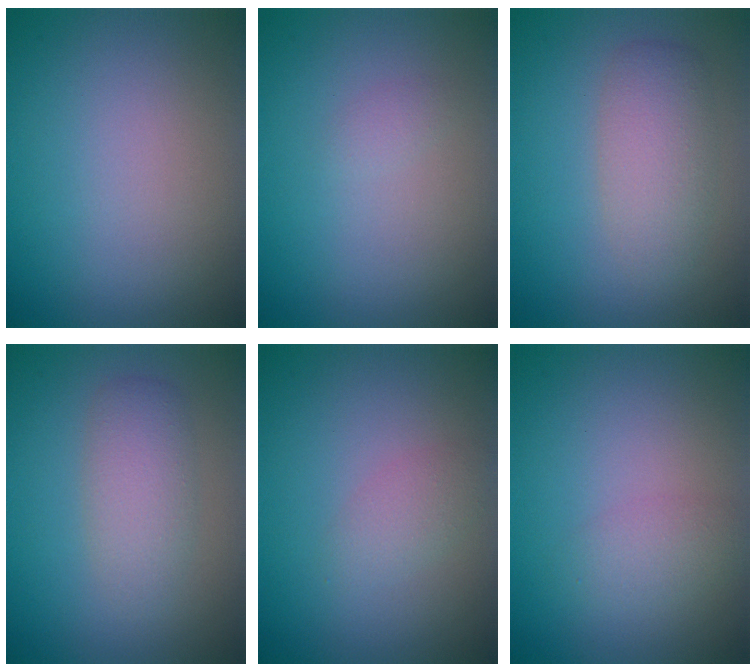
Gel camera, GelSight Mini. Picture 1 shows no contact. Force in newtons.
{"total": 0.7, "press": 0.7, "slide": 0.1}
{"total": 3.4, "press": 3.3, "slide": 0.4}
{"total": 3.0, "press": 3.0, "slide": 0.1}
{"total": 1.6, "press": 1.6, "slide": 0.0}
{"total": 1.6, "press": 1.6, "slide": 0.1}